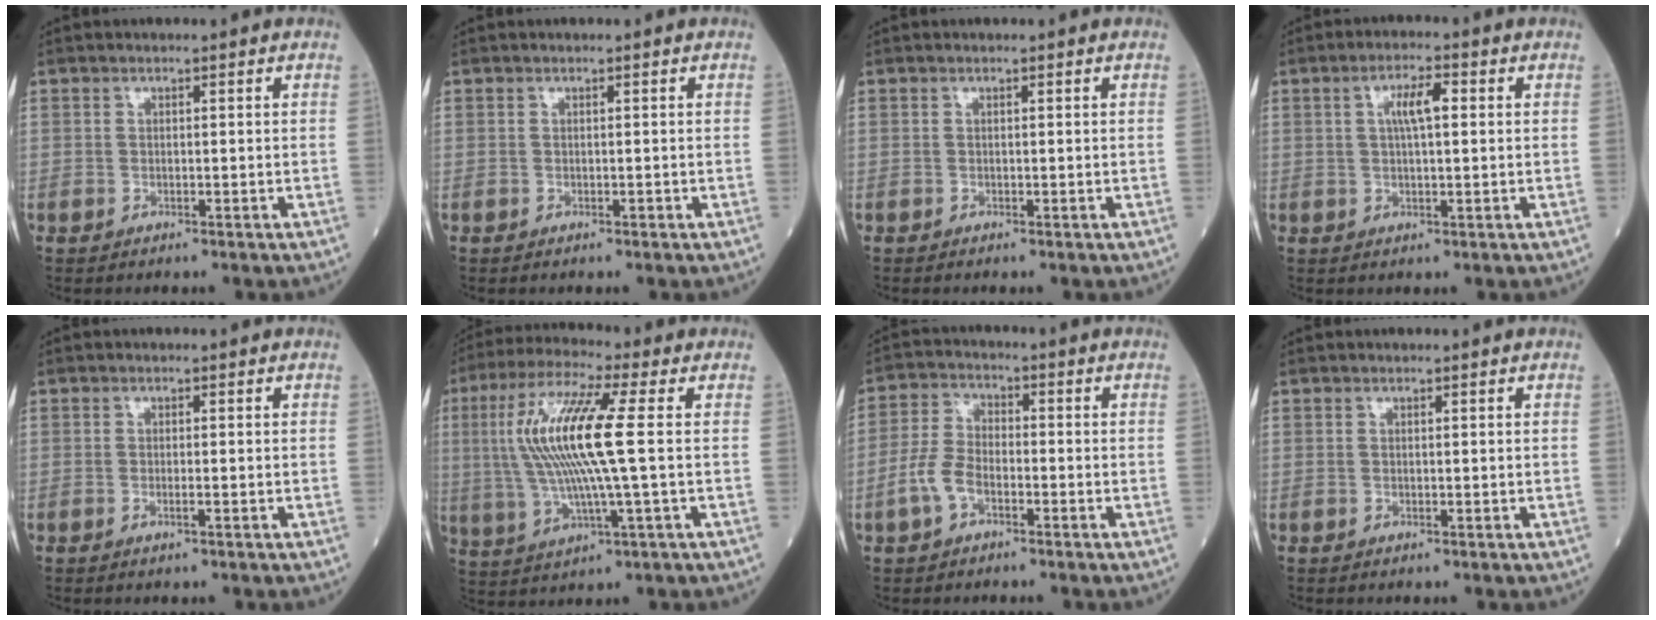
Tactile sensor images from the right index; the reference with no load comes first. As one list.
[{"total": 0.0}, {"total": 0.0}, {"total": 4.2, "force": [0.9, 0.9, 4.0], "torque": [-0.076, 0.010, 0.016]}, {"total": 1.0, "force": [-0.5, 0.0, 0.8], "torque": [-0.020, 0.000, -0.007]}, {"total": 14.0, "force": [1.5, 0.7, 13.9], "torque": [-0.300, 0.012, 0.025]}, {"total": 5.8, "force": [-2.6, 3.1, 4.1], "torque": [-0.101, 0.008, -0.057]}, {"total": 0.0}]